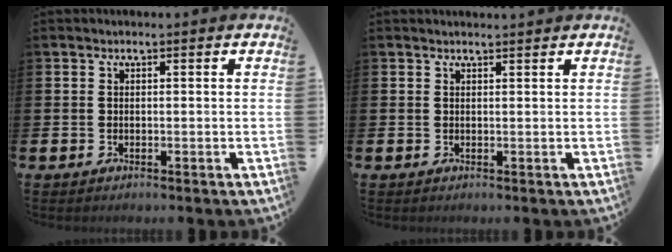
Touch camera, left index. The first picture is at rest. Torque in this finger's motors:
{"motor_torque": [-0.13, -1.35, 0.02, 0.00]}